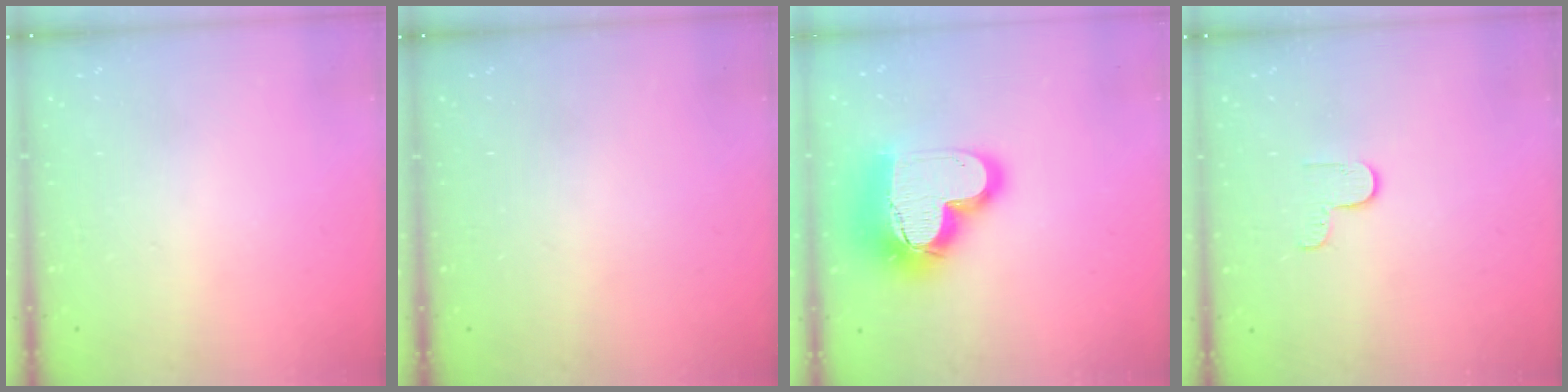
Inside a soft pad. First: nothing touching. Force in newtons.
{"total": 0.0}
{"total": 22.3, "press": 22.3, "slide": 1.7}
{"total": 3.8, "press": 3.8, "slide": 0.5}